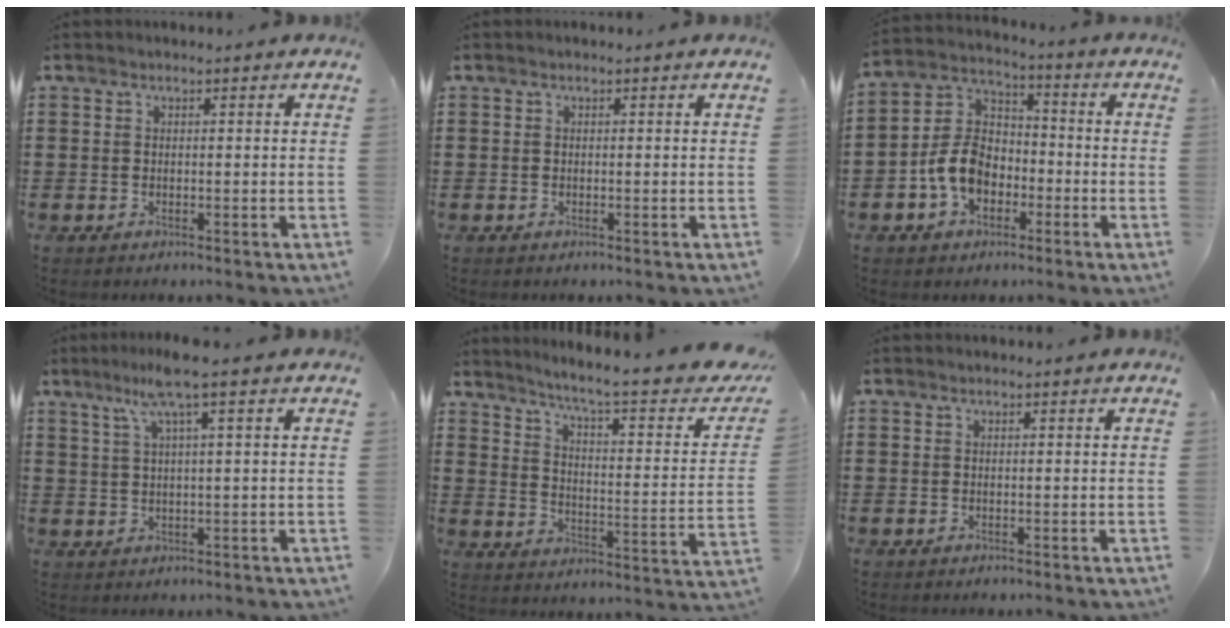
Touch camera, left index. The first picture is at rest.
{"total": 0.0}
{"total": 8.4, "force": [-3.3, 6.0, 4.9], "torque": [-0.131, 0.008, -0.070]}
{"total": 6.0, "force": [2.9, -0.1, 5.3], "torque": [-0.108, 0.005, 0.049]}
{"total": 6.5, "force": [5.0, -0.5, 4.1], "torque": [-0.092, -0.044, 0.074]}
{"total": 0.0}